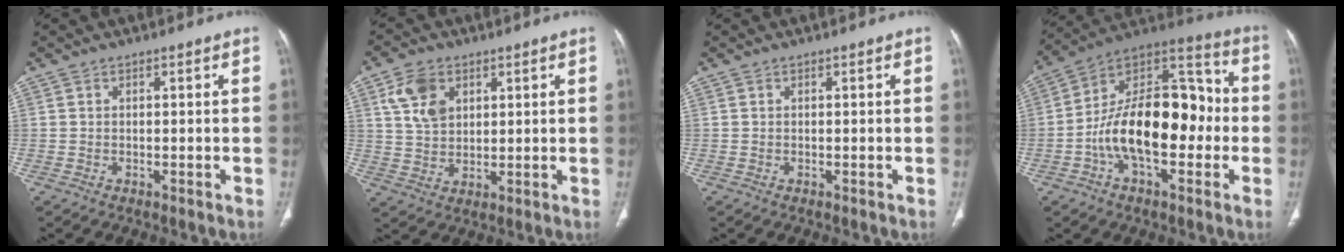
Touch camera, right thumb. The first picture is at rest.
{"total": 7.8, "force": [3.3, 5.4, 4.6], "torque": [-0.067, -0.010, 0.068]}
{"total": 0.0}
{"total": 22.3, "force": [-3.3, 11.8, 18.6], "torque": [-0.285, 0.050, -0.059]}